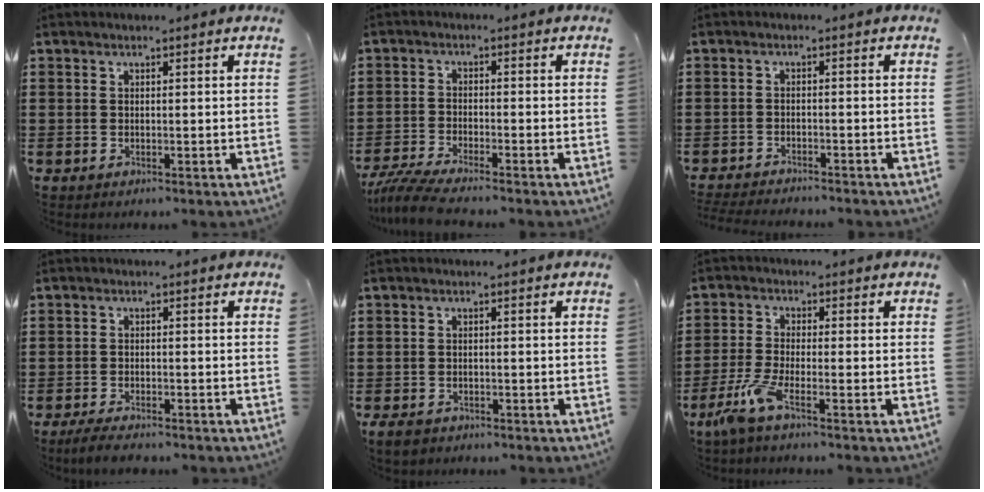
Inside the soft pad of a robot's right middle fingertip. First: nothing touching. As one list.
[{"total": 4.5, "force": [-4.1, 0.0, 1.9], "torque": [-0.060, -0.020, -0.085]}, {"total": 2.5, "force": [-2.5, 0.0, 0.2], "torque": [-0.013, -0.003, -0.056]}, {"total": 2.6, "force": [-2.4, 0.3, 1.0], "torque": [-0.025, 0.001, -0.051]}, {"total": 1.7, "force": [-1.3, 0.8, 0.6], "torque": [-0.022, 0.000, -0.030]}, {"total": 5.0, "force": [-3.1, 0.7, 3.9], "torque": [-0.100, -0.017, -0.062]}]